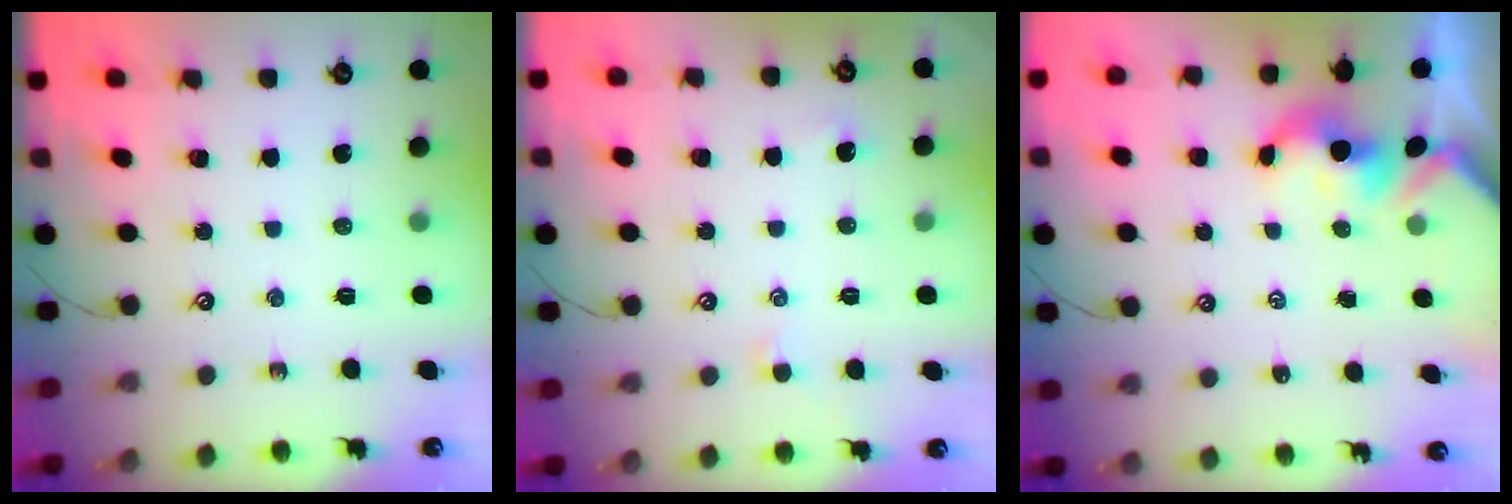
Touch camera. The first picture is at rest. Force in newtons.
{"total": 0.7, "press": 0.7, "slide": 0.3}
{"total": 1.7, "press": 1.7, "slide": 0.2}